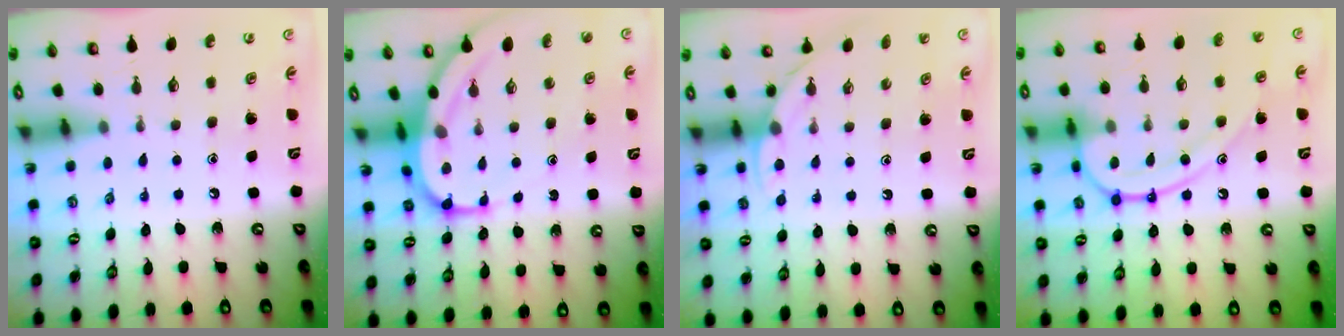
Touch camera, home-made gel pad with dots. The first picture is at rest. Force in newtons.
{"total": 10.5, "press": 10.4, "slide": 1.0}
{"total": 3.4, "press": 3.4, "slide": 0.2}
{"total": 14.8, "press": 14.8, "slide": 1.5}